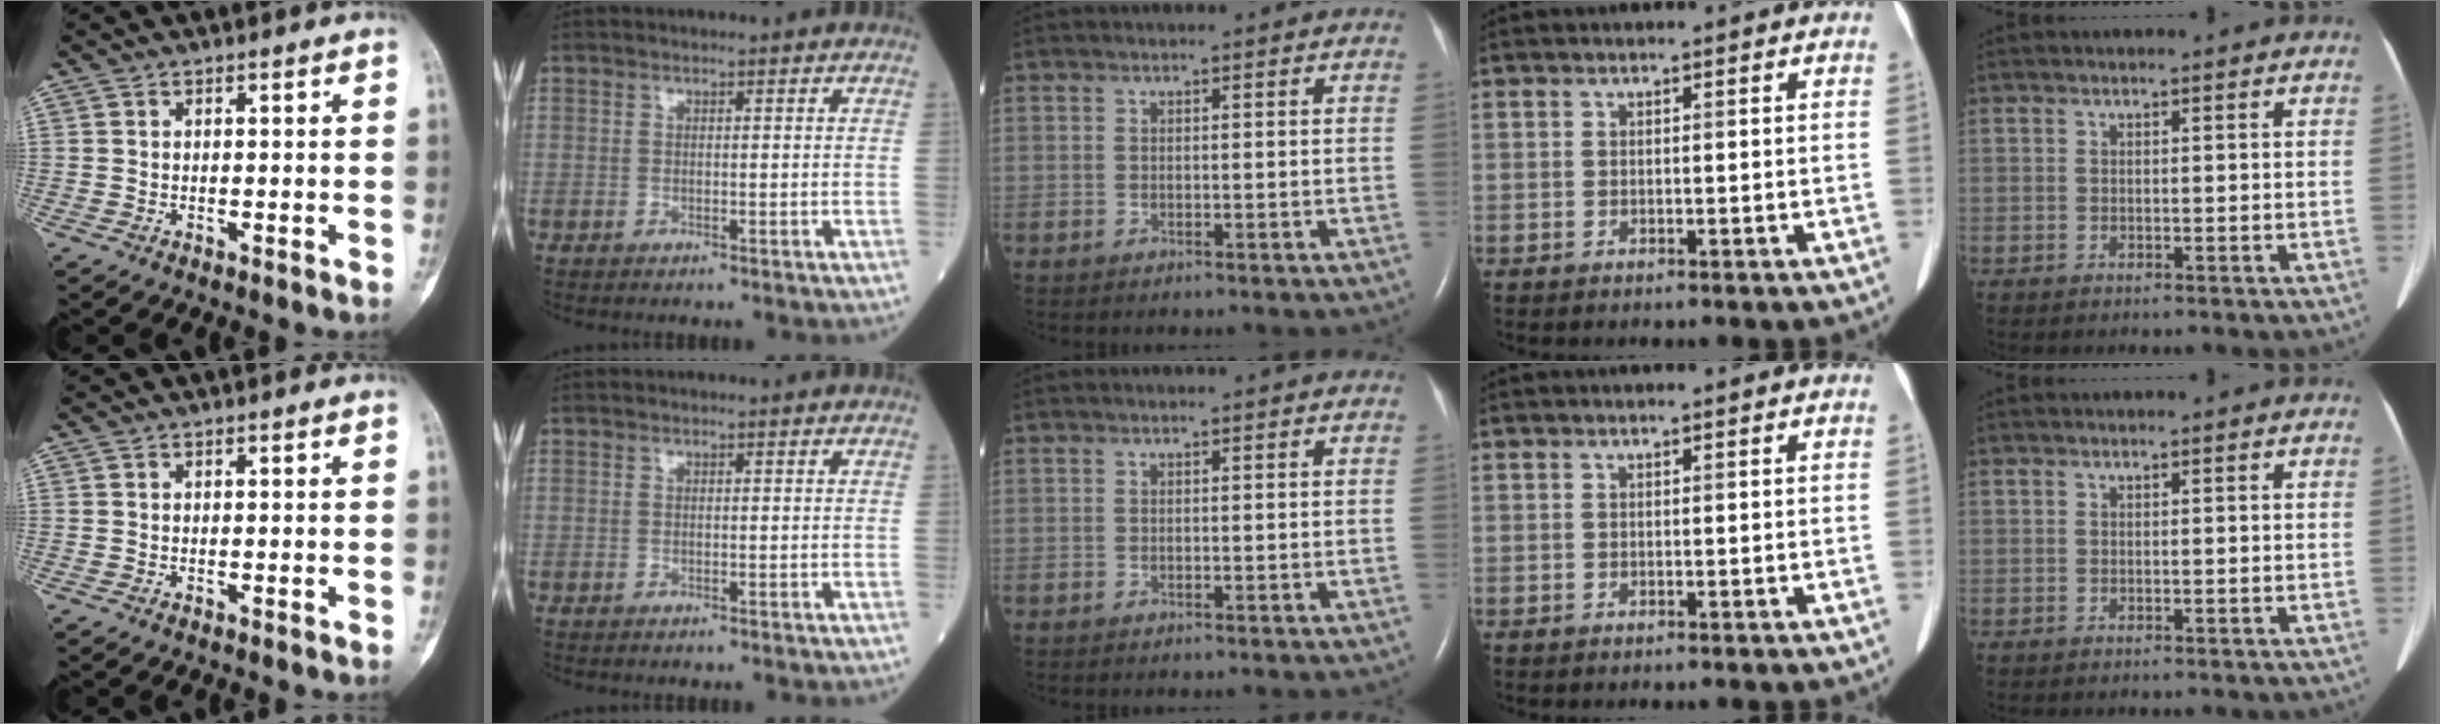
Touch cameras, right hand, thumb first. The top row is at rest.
{}